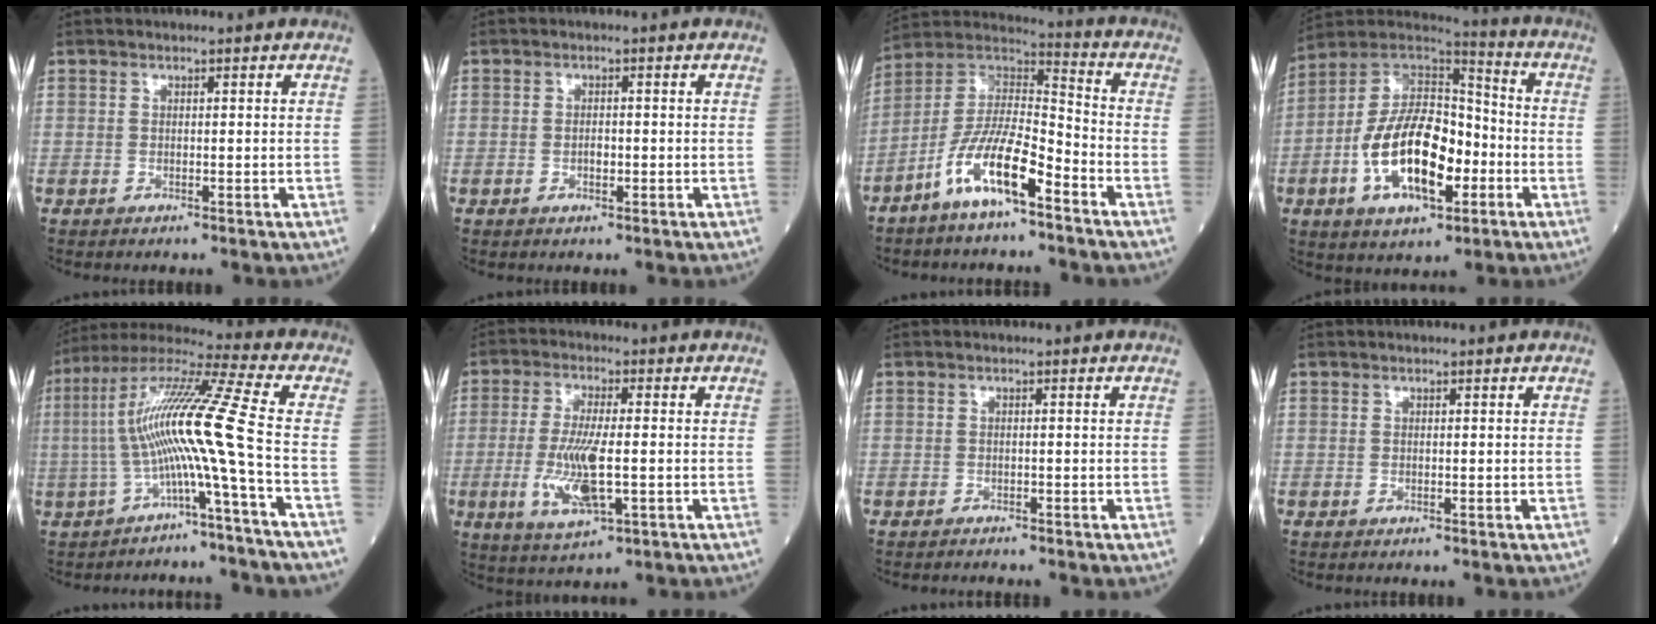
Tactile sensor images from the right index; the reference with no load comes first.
{"total": 1.6, "force": [-0.4, 0.8, 1.3], "torque": [-0.021, 0.002, -0.007]}
{"total": 12.2, "force": [-6.8, 2.5, 9.9], "torque": [-0.193, 0.003, -0.133]}
{"total": 18.2, "force": [-4.8, 8.0, 15.6], "torque": [-0.297, 0.017, -0.083]}
{"total": 13.6, "force": [-3.1, -2.2, 13.1], "torque": [-0.255, 0.030, -0.065]}
{"total": 9.5, "force": [-1.8, 2.1, 9.1], "torque": [-0.190, -0.013, -0.030]}
{"total": 1.1, "force": [-1.1, 0.0, 0.2], "torque": [-0.006, -0.003, -0.015]}
{"total": 0.0}